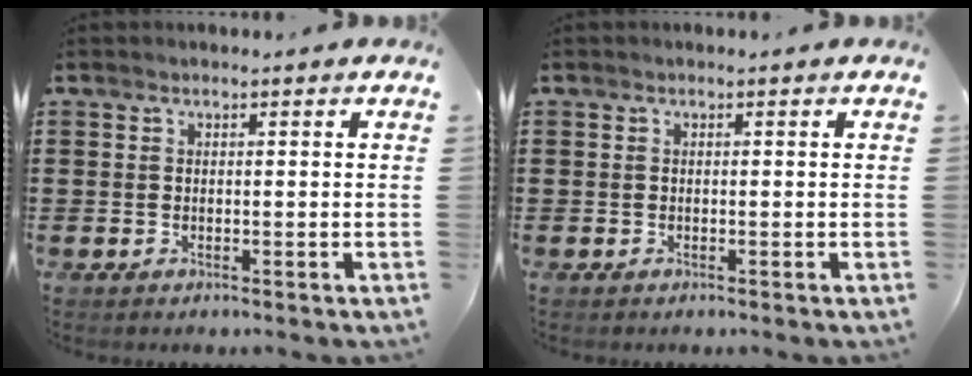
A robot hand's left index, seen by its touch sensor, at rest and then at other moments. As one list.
[{"total": 0.0}]